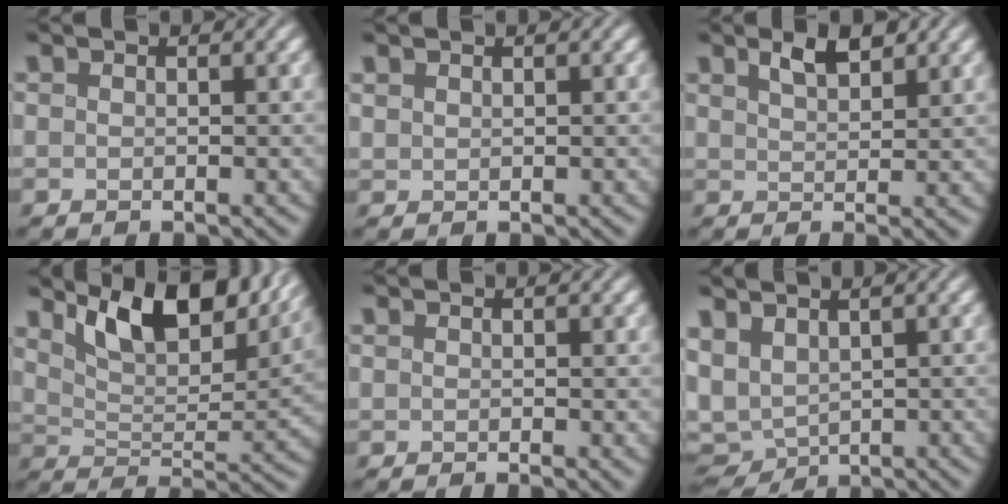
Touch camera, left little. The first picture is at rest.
{"total": 0.6, "force": [0.5, 0.2, 0.0], "torque": [-0.002, 0.002, 0.015]}
{"total": 2.4, "force": [1.5, 0.8, 1.7], "torque": [-0.024, -0.004, 0.027]}
{"total": 10.5, "force": [6.7, 4.2, 6.8], "torque": [-0.112, 0.000, 0.119]}
{"total": 0.8, "force": [0.1, 0.2, 0.7], "torque": [-0.009, -0.003, 0.003]}
{"total": 4.2, "force": [1.3, 2.6, 3.0], "torque": [-0.068, 0.007, 0.022]}